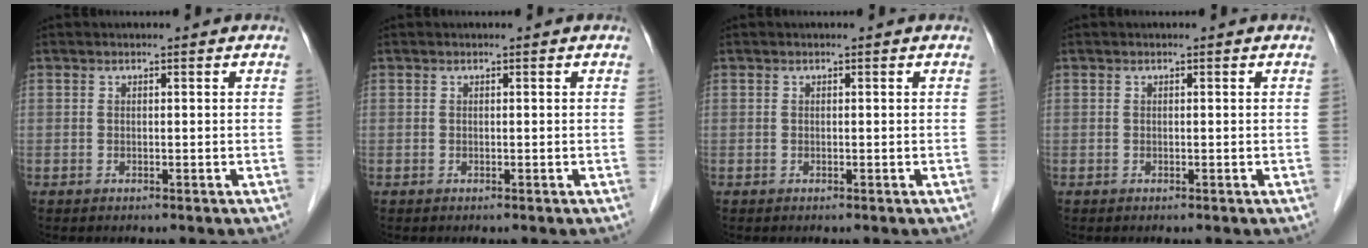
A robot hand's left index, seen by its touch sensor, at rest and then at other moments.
{"total": 0.0}
{"total": 0.0}
{"total": 0.0}